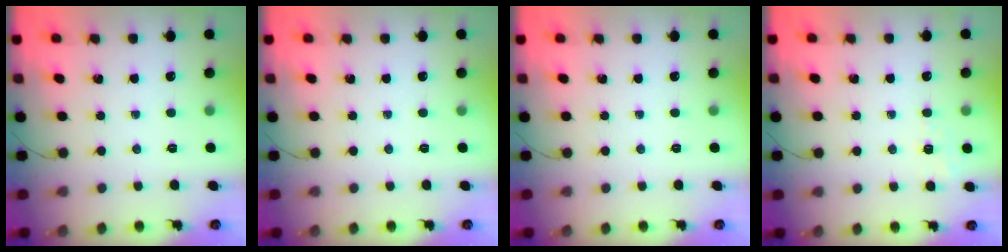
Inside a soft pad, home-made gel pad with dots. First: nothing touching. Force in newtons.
{"total": 0.0}
{"total": 0.0}
{"total": 1.4, "press": 0.6, "slide": 1.3}